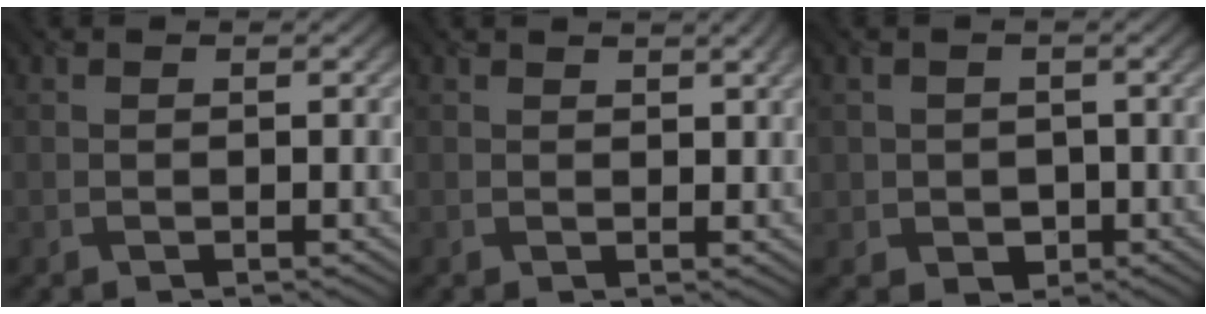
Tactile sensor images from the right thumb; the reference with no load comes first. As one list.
[{"total": 1.4, "force": [1.2, 0.2, 0.6], "torque": [-0.011, -0.002, 0.023]}, {"total": 2.6, "force": [-0.7, 2.5, -0.2], "torque": [0.000, -0.011, -0.008]}]